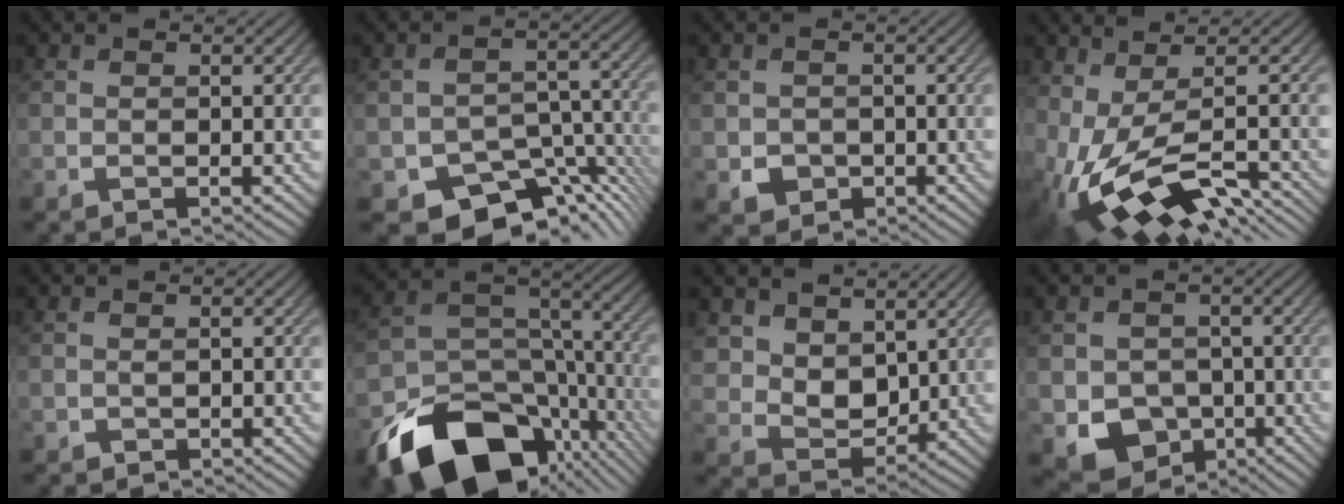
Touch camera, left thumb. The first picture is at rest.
{"total": 9.5, "force": [-6.4, 5.3, 4.6], "torque": [-0.060, -0.024, -0.099]}
{"total": 2.6, "force": [-0.7, 2.3, 0.8], "torque": [-0.023, -0.010, -0.013]}
{"total": 13.1, "force": [-3.1, 5.2, 11.6], "torque": [-0.235, -0.028, -0.030]}
{"total": 0.6, "force": [-0.2, 0.5, 0.3], "torque": [-0.005, -0.004, -0.004]}
{"total": 18.9, "force": [-11.1, 11.6, 9.9], "torque": [-0.188, -0.054, -0.158]}
{"total": 6.5, "force": [3.7, 4.3, 3.2], "torque": [-0.084, -0.009, 0.069]}
{"total": 6.8, "force": [-2.5, 5.6, 2.9], "torque": [-0.062, -0.022, -0.045]}